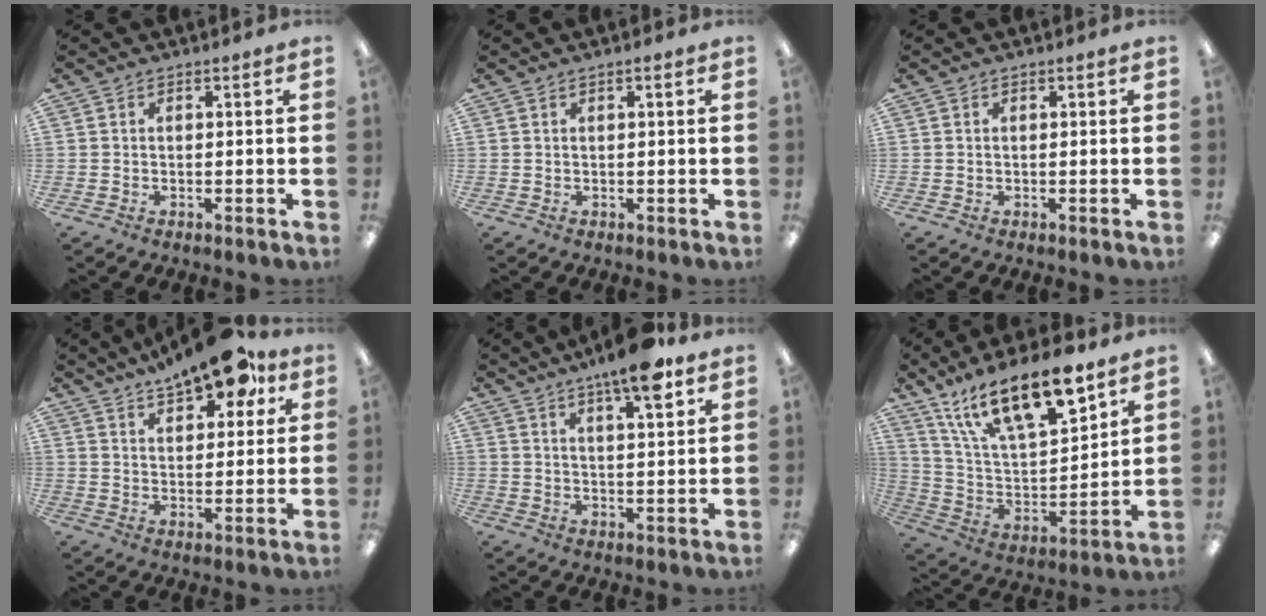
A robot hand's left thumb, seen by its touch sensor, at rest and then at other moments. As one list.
[{"total": 0.8, "force": [0.4, 0.1, 0.7], "torque": [-0.013, 0.002, 0.007]}, {"total": 0.0}, {"total": 13.5, "force": [10.1, 5.2, 7.4], "torque": [-0.107, -0.053, 0.173]}, {"total": 10.2, "force": [7.4, 2.1, 6.8], "torque": [-0.099, -0.040, 0.120]}, {"total": 20.4, "force": [14.4, 6.8, 12.7], "torque": [-0.222, -0.084, 0.249]}]